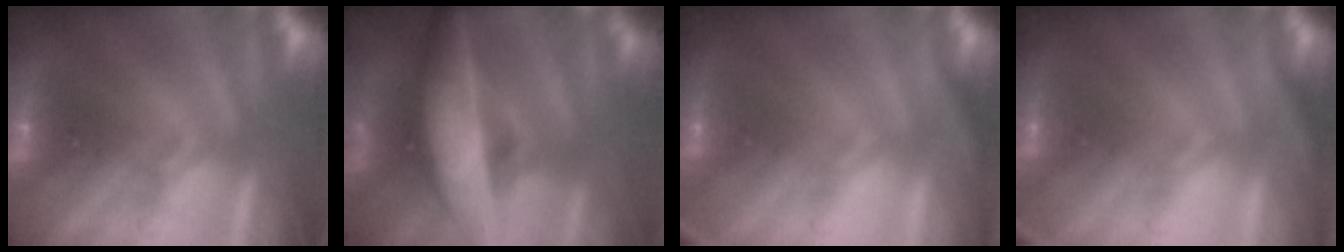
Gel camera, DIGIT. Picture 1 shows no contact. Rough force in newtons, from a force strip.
{"total": 9.6}
{"total": 2.8}
{"total": 2.8}